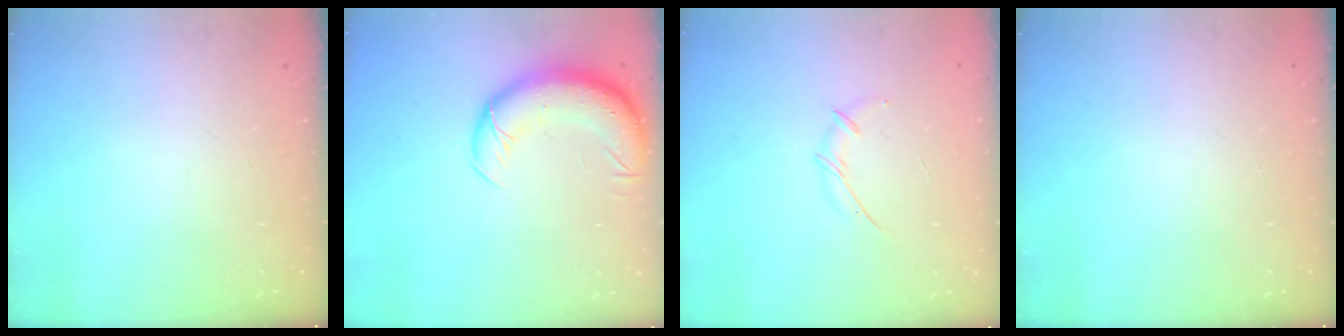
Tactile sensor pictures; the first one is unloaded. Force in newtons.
{"total": 13.0, "press": 12.6, "slide": 3.2}
{"total": 4.8, "press": 4.7, "slide": 1.0}
{"total": 0.0}